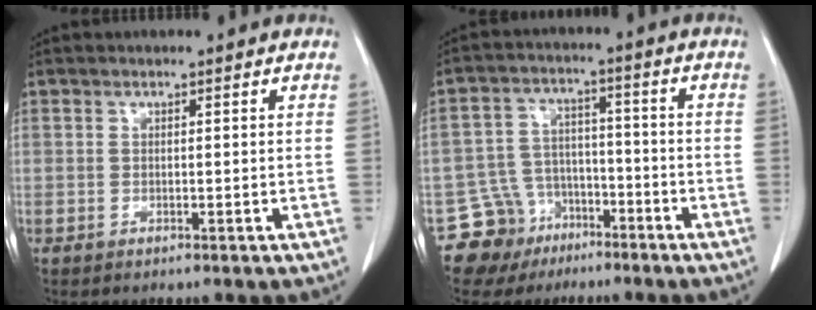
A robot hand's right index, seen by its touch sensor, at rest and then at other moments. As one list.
[{"total": 9.1, "force": [-5.7, 7.1, 0.1], "torque": [-0.004, 0.037, -0.091]}]